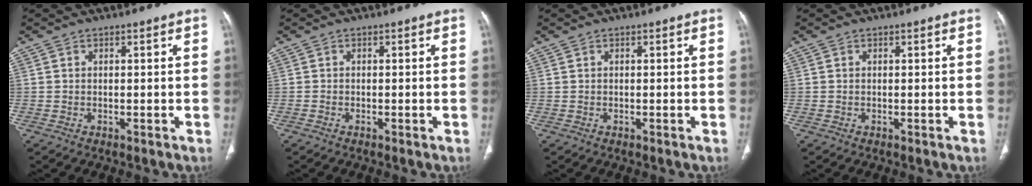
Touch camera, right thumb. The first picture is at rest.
{"total": 0.0}
{"total": 0.0}
{"total": 0.0}